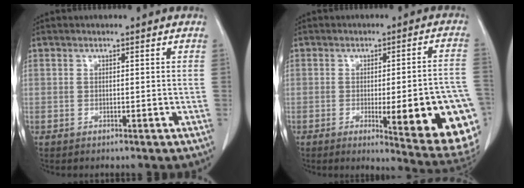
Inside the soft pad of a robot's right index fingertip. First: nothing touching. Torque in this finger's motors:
{"motor_torque": [1.50, -0.64, 0.50, 0.11]}